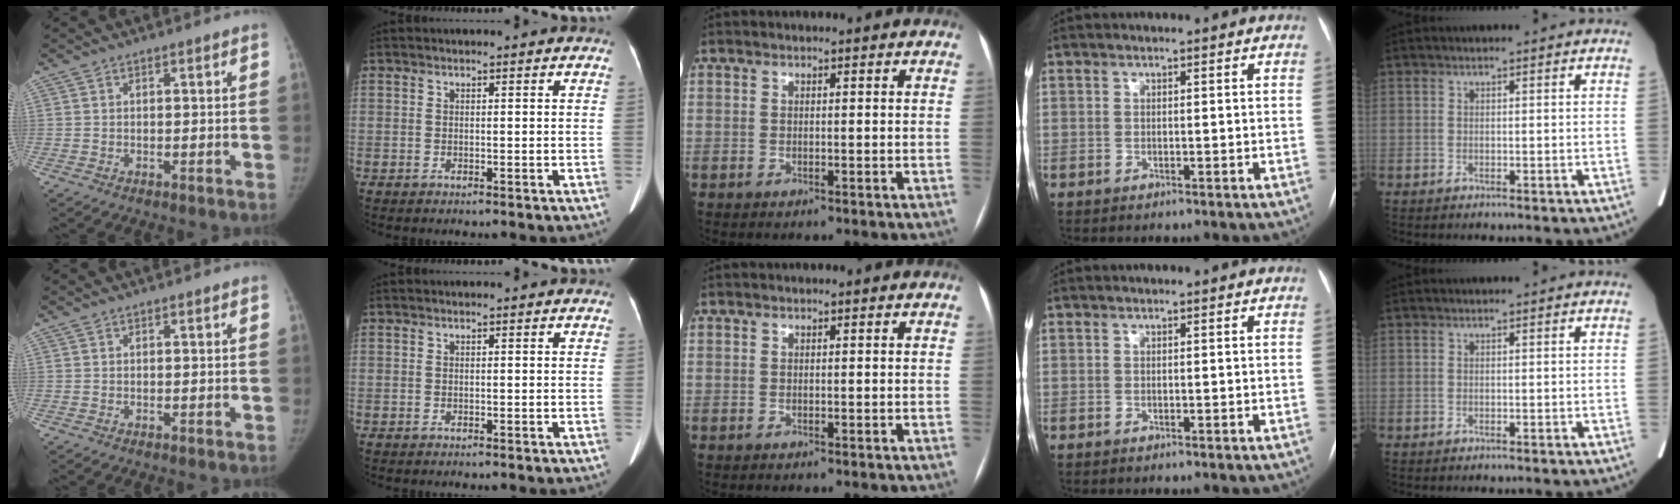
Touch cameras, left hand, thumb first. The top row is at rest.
{}